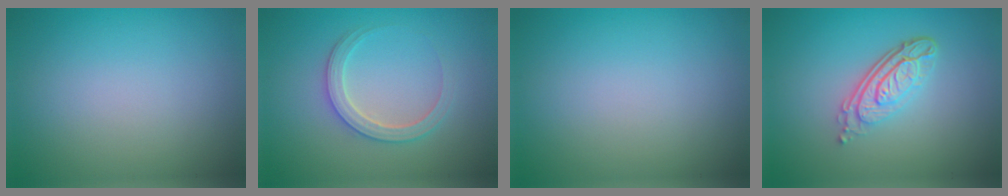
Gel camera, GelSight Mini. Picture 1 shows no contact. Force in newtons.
{"total": 2.8, "press": 2.7, "slide": 0.4}
{"total": 0.0}
{"total": 4.5, "press": 3.1, "slide": 3.2}